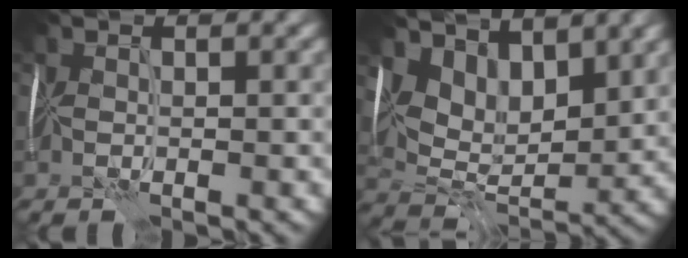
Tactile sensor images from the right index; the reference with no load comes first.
{"total": 5.9, "force": [4.3, 3.0, 2.6], "torque": [-0.050, -0.005, 0.070]}